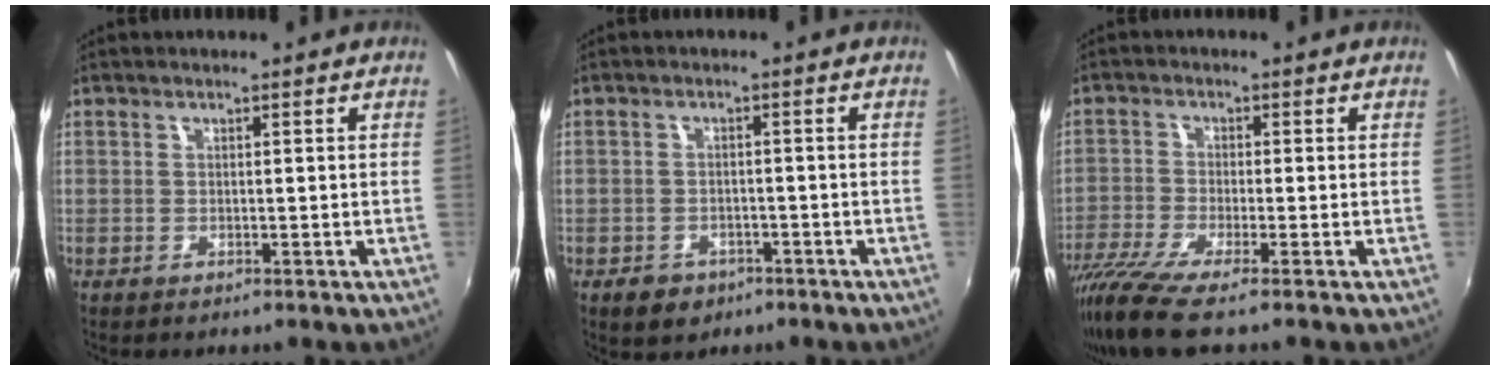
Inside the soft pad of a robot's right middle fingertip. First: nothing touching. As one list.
[{"total": 4.3, "force": [-2.6, 3.0, 1.6], "torque": [-0.042, -0.001, -0.034]}, {"total": 7.3, "force": [-5.7, -0.4, 4.6], "torque": [-0.112, -0.030, -0.107]}]